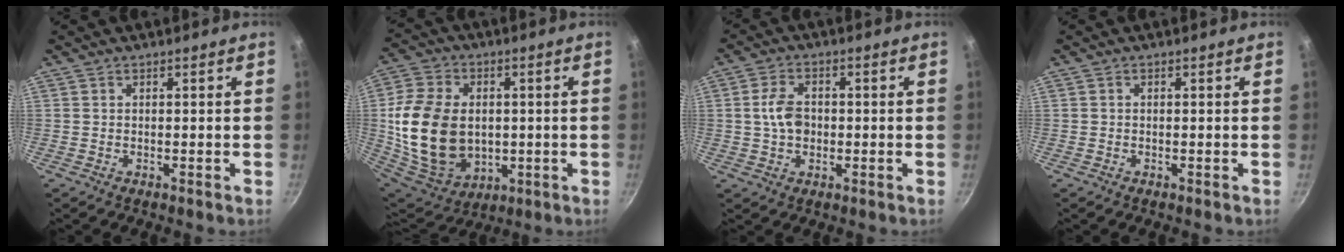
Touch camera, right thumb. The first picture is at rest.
{"total": 20.6, "force": [0.1, 14.9, 14.2], "torque": [-0.262, -0.002, 0.020]}
{"total": 6.0, "force": [0.0, 4.3, 4.1], "torque": [-0.065, 0.012, -0.005]}
{"total": 0.0}